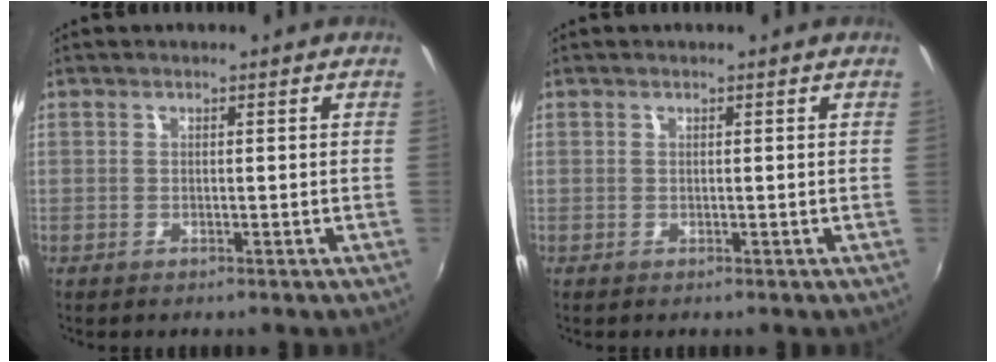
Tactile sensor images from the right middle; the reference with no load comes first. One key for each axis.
{"total": 0.0}